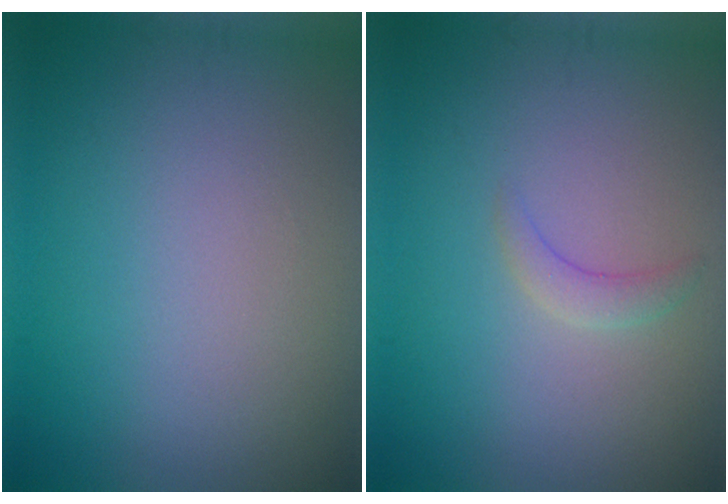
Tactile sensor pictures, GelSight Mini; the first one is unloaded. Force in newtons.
{"total": 1.3, "press": 1.3, "slide": 0.2}